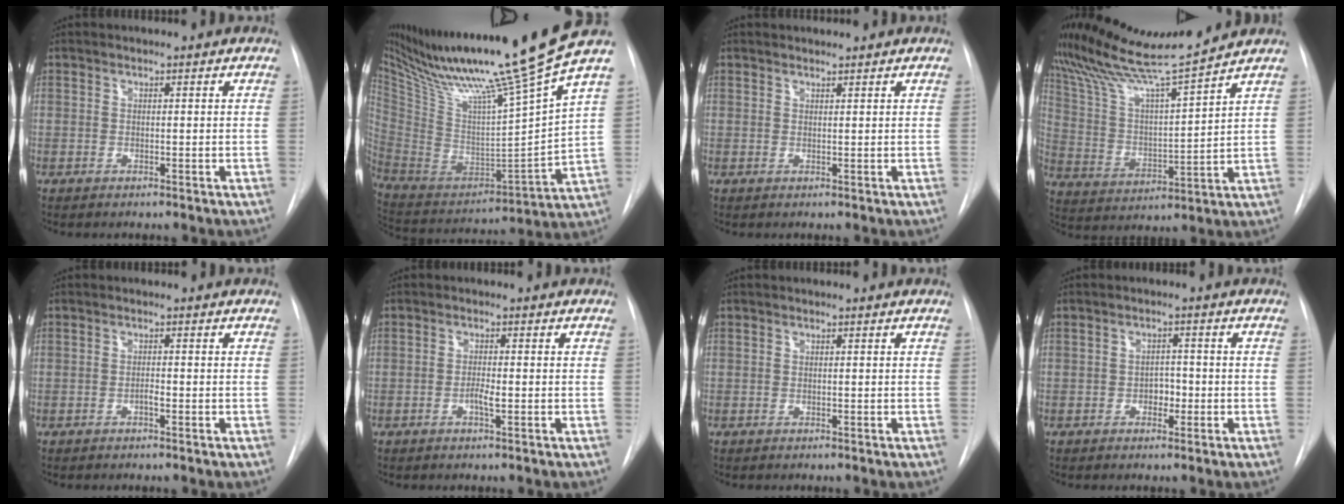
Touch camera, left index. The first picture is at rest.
{"total": 25.5, "force": [19.3, -1.7, 16.5], "torque": [-0.277, -0.044, 0.327]}
{"total": 0.9, "force": [0.9, 0.0, 0.1], "torque": [-0.004, 0.006, 0.018]}
{"total": 14.2, "force": [13.1, -1.8, 5.0], "torque": [-0.107, -0.013, 0.238]}
{"total": 1.0, "force": [-0.7, 0.2, 0.6], "torque": [-0.010, -0.001, -0.016]}
{"total": 1.7, "force": [-0.9, 0.2, 1.5], "torque": [-0.028, -0.002, -0.019]}
{"total": 0.0}
{"total": 2.3, "force": [-1.1, 1.6, 1.4], "torque": [-0.014, 0.005, -0.018]}